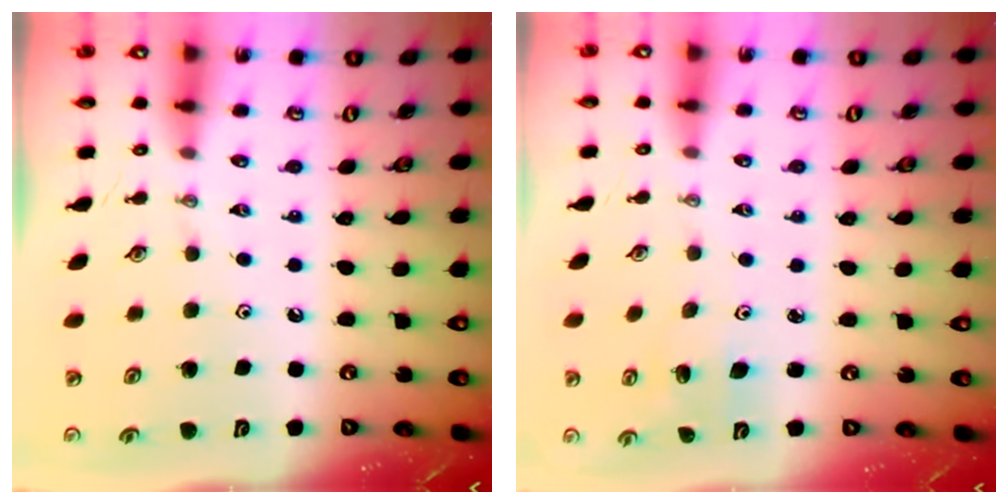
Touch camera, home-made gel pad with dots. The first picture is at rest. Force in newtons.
{"total": 3.6, "press": 3.6, "slide": 0.3}